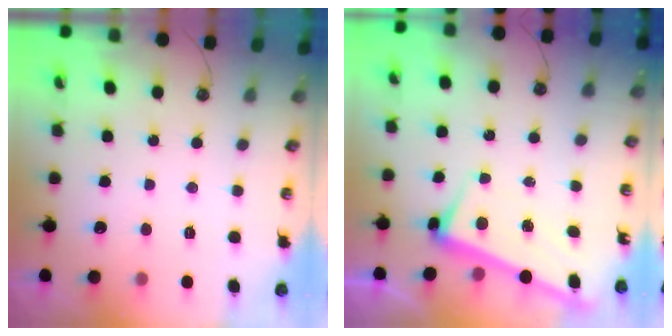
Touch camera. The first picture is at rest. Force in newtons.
{"total": 2.5, "press": 2.4, "slide": 0.6}